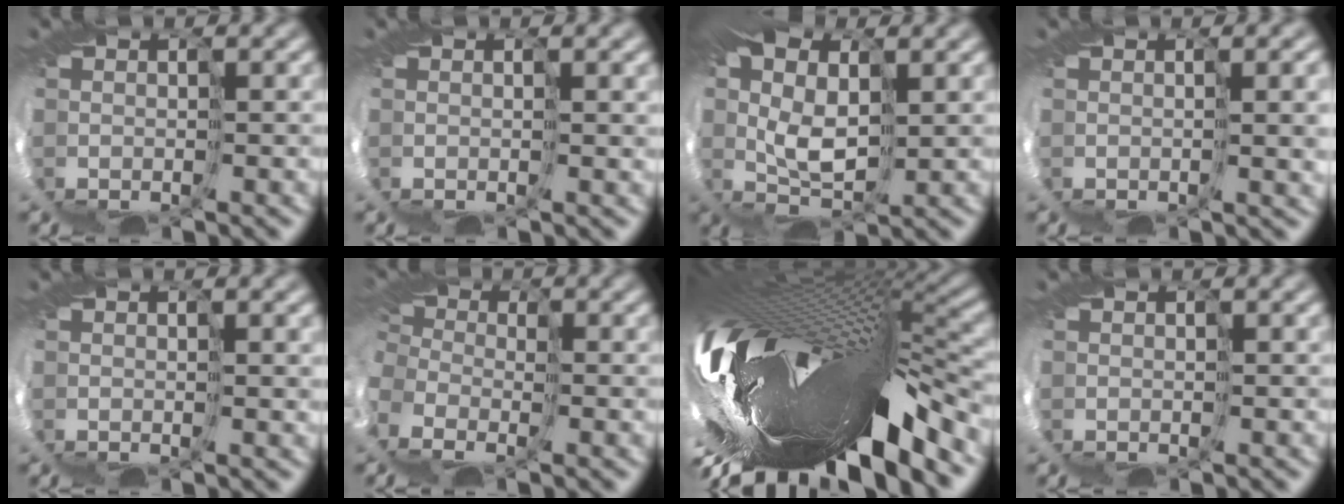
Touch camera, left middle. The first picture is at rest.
{"total": 1.4, "force": [0.8, 0.1, 1.1], "torque": [-0.021, -0.001, 0.008]}
{"total": 6.4, "force": [2.7, 3.2, 4.8], "torque": [-0.128, 0.015, 0.034]}
{"total": 5.1, "force": [1.1, 1.8, 4.7], "torque": [-0.076, 0.003, 0.026]}
{"total": 1.7, "force": [0.8, 0.2, 1.5], "torque": [-0.027, 0.001, 0.009]}
{"total": 9.3, "force": [-4.4, 6.5, 4.9], "torque": [-0.119, -0.023, -0.064]}
{"total": 14.8, "force": [-4.3, 4.9, 13.3], "torque": [-0.244, -0.039, -0.068]}
{"total": 0.0}